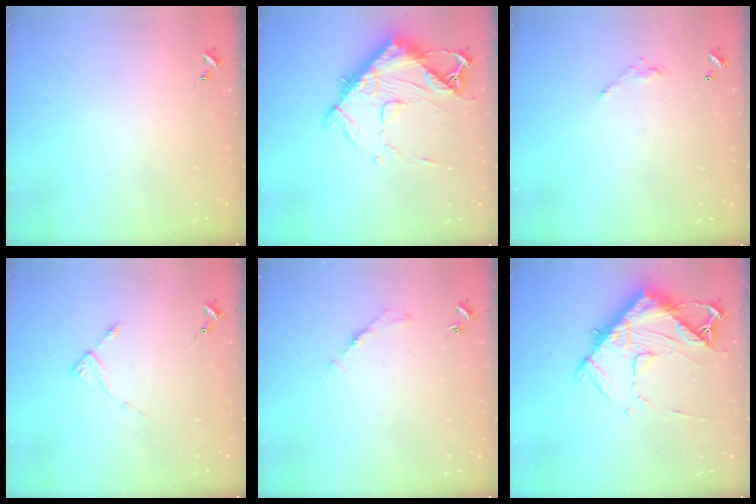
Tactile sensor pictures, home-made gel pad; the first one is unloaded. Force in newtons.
{"total": 15.6, "press": 15.6, "slide": 1.1}
{"total": 6.0, "press": 6.0, "slide": 0.4}
{"total": 2.7, "press": 2.7, "slide": 0.3}
{"total": 2.7, "press": 2.7, "slide": 0.4}
{"total": 15.6, "press": 15.6, "slide": 1.1}